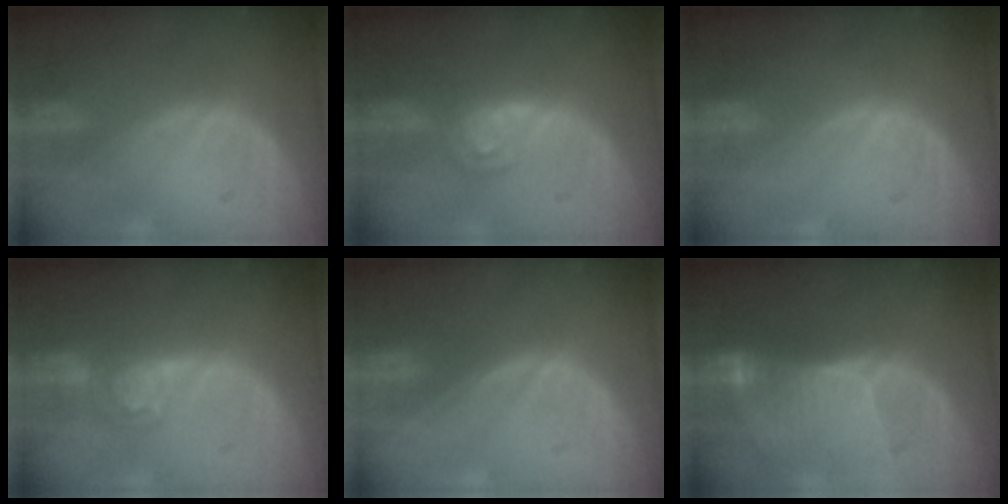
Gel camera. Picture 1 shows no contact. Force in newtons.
{"total": 4.6, "press": 4.2, "slide": 2.1}
{"total": 0.0}
{"total": 5.0, "press": 4.3, "slide": 2.5}
{"total": 0.0}
{"total": 8.4, "press": 7.7, "slide": 3.4}